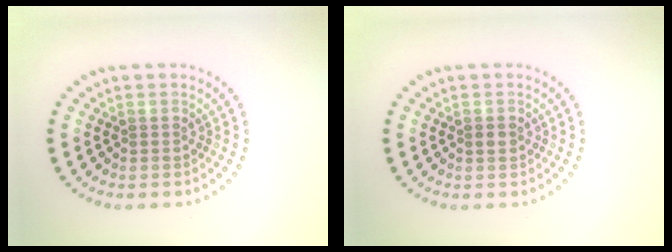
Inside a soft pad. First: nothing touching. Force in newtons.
{"total": 1.1, "press": 1.1, "slide": 0.1}